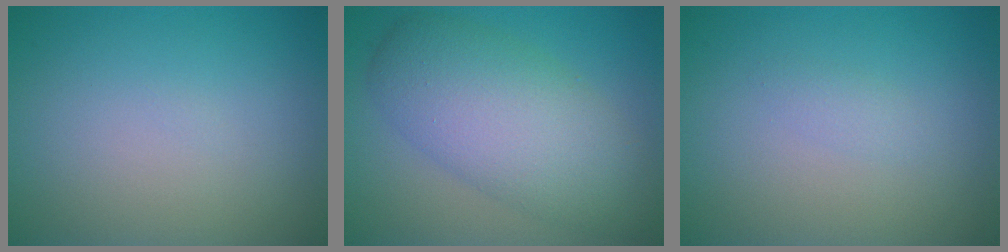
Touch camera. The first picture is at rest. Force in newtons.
{"total": 7.9, "press": 7.9, "slide": 0.1}
{"total": 0.9, "press": 0.9, "slide": 0.1}